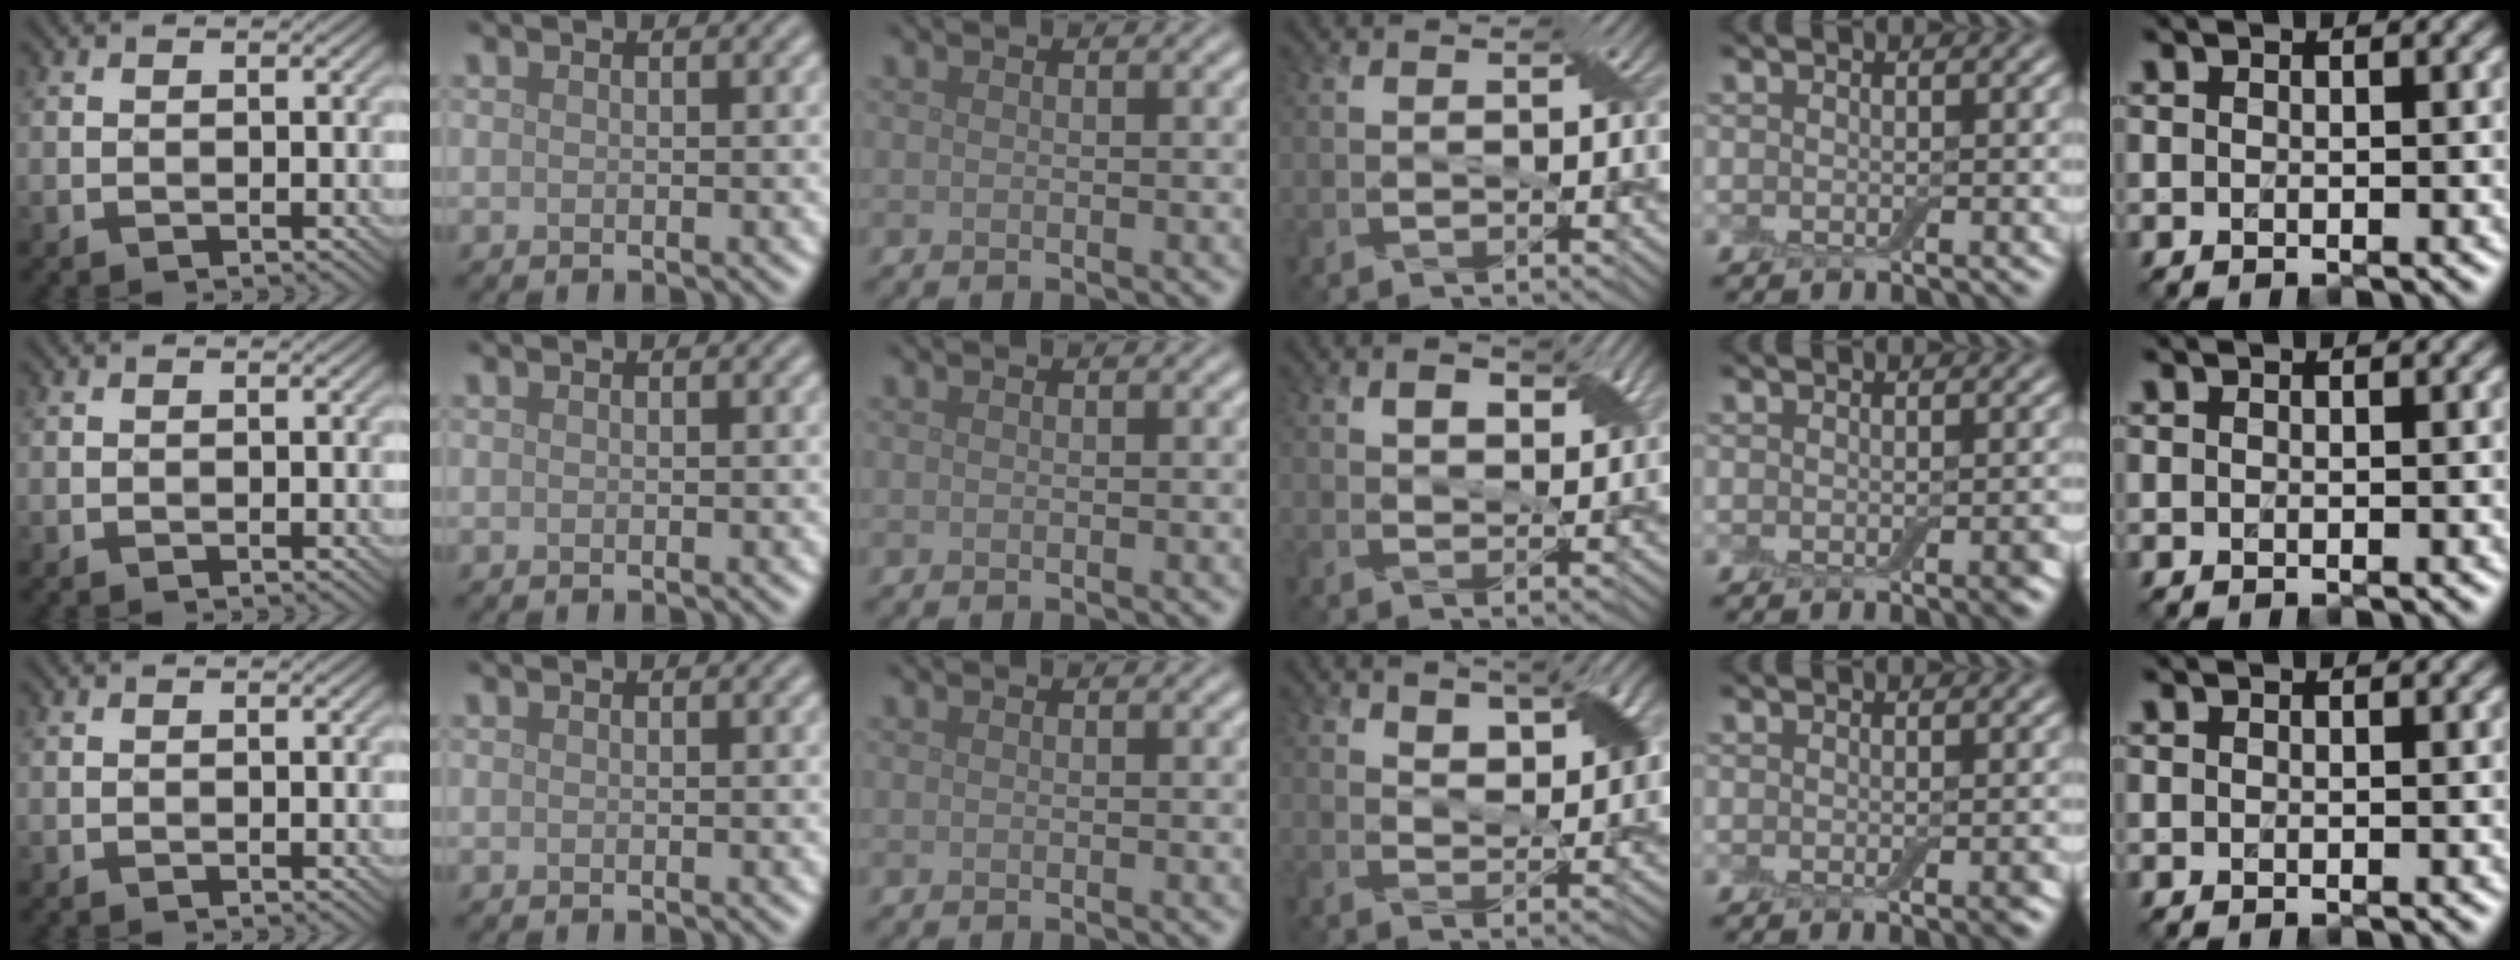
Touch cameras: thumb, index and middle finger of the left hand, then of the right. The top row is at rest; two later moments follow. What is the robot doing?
{"motion": "squeeze", "object": "air blower"}